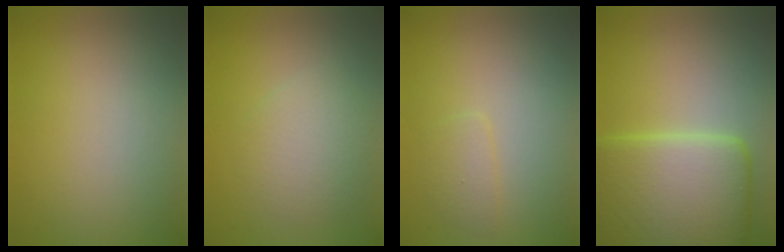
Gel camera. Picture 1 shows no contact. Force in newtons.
{"total": 3.0, "press": 3.0, "slide": 0.0}
{"total": 1.3, "press": 1.3, "slide": 0.1}
{"total": 10.8, "press": 10.8, "slide": 0.3}